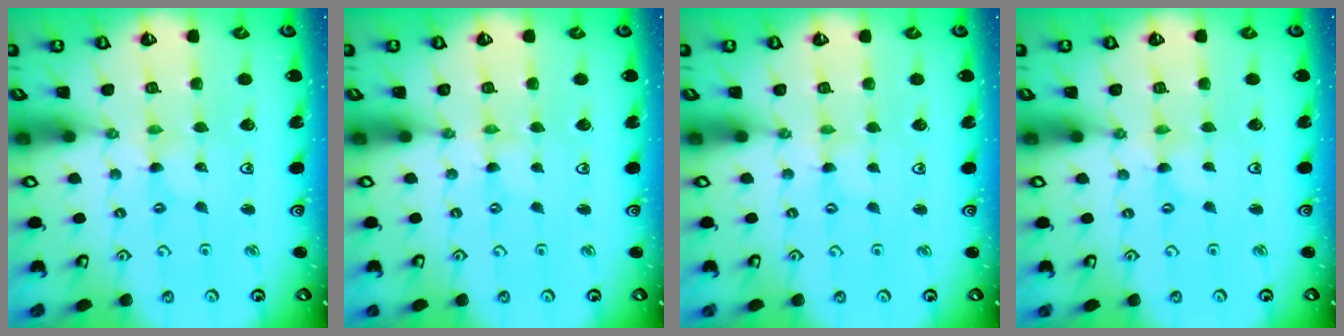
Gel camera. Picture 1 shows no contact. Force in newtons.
{"total": 0.0}
{"total": 1.1, "press": 1.1, "slide": 0.2}
{"total": 0.0}